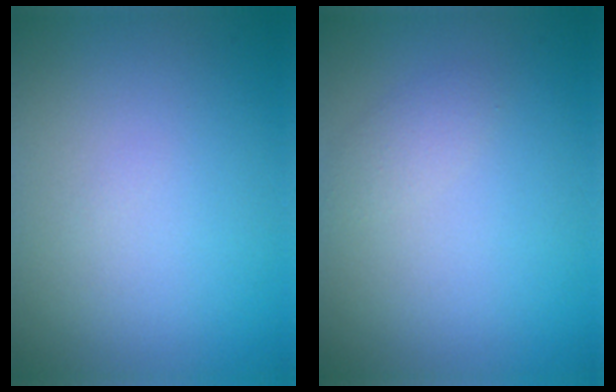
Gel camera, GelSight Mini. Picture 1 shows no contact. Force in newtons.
{"total": 1.2, "press": 1.2, "slide": 0.0}